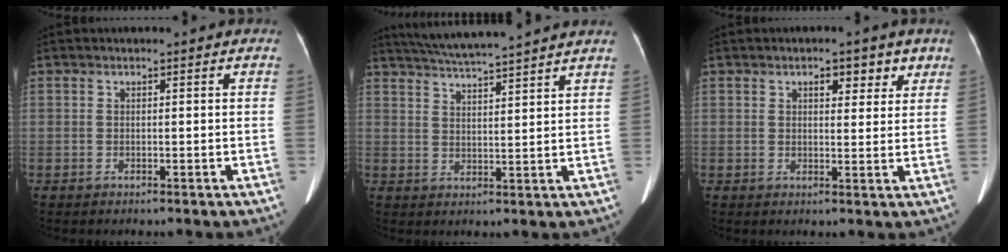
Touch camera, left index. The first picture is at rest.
{"total": 12.4, "force": [11.2, -1.0, 5.2], "torque": [-0.096, 0.020, 0.163]}
{"total": 4.0, "force": [2.4, 1.9, 2.6], "torque": [-0.027, 0.006, 0.032]}